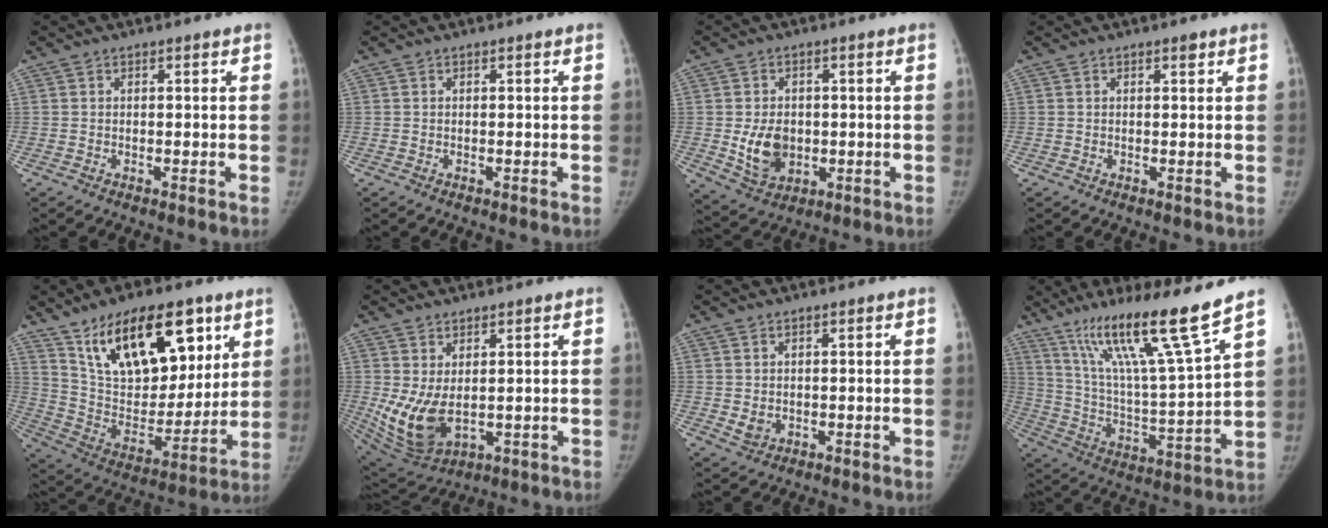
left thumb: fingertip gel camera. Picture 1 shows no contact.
{"total": 0.0}
{"total": 8.2, "force": [-0.7, 6.2, 5.4], "torque": [-0.071, -0.007, 0.003]}
{"total": 0.9, "force": [0.6, 0.4, 0.6], "torque": [-0.006, -0.002, 0.009]}
{"total": 24.5, "force": [13.2, 12.2, 16.7], "torque": [-0.229, -0.039, 0.240]}
{"total": 9.9, "force": [0.5, 5.5, 8.2], "torque": [-0.157, -0.020, 0.034]}
{"total": 2.3, "force": [0.1, 1.8, 1.3], "torque": [-0.021, -0.005, 0.010]}
{"total": 19.2, "force": [13.0, 0.0, 14.2], "torque": [-0.226, -0.070, 0.231]}